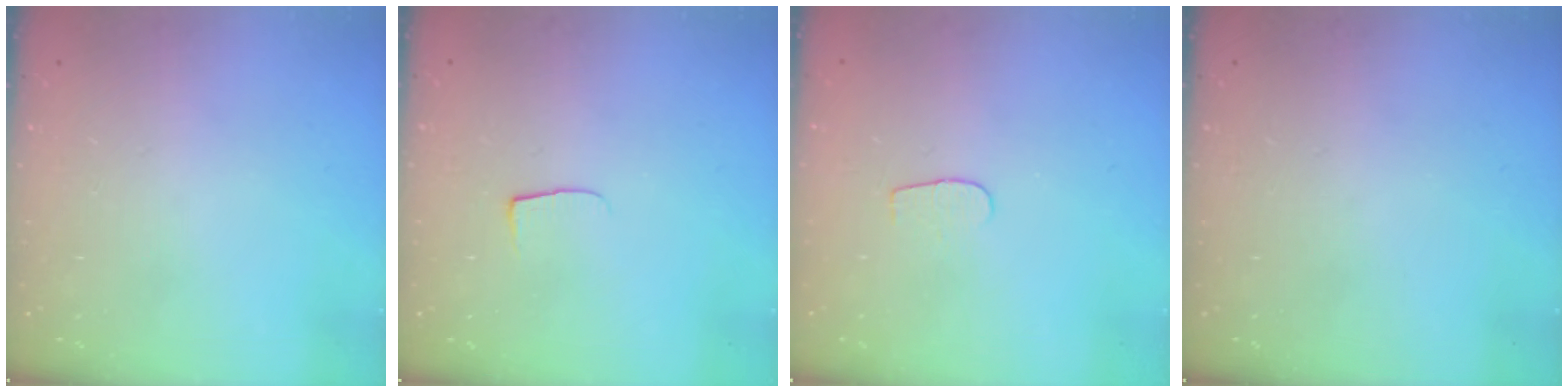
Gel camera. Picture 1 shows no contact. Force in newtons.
{"total": 4.2, "press": 4.1, "slide": 0.5}
{"total": 3.2, "press": 3.2, "slide": 0.3}
{"total": 0.0}